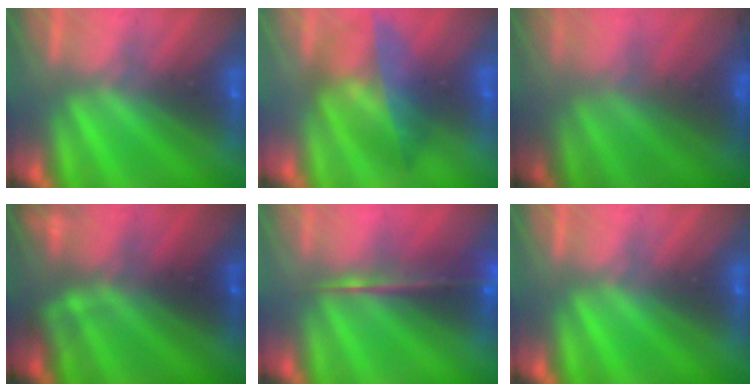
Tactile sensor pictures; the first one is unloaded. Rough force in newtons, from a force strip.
{"total": 4.4}
{"total": 3.4}
{"total": 2.4}
{"total": 7.0}
{"total": 0.0}